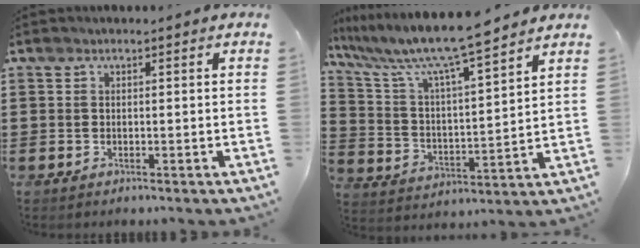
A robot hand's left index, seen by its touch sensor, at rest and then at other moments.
{"total": 9.1, "force": [7.9, 0.0, 4.5], "torque": [-0.121, -0.052, 0.130]}